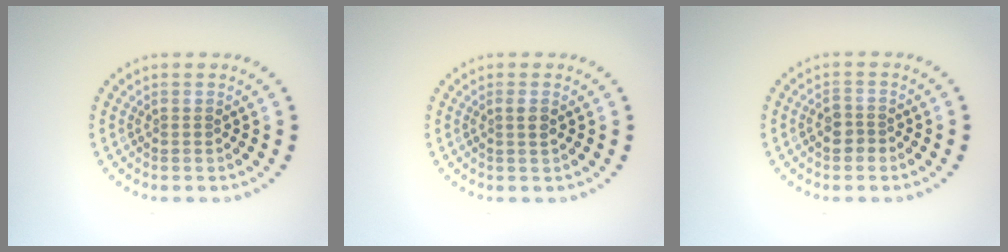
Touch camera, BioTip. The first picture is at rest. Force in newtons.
{"total": 1.0, "press": 0.9, "slide": 0.4}
{"total": 1.8, "press": 1.6, "slide": 0.7}